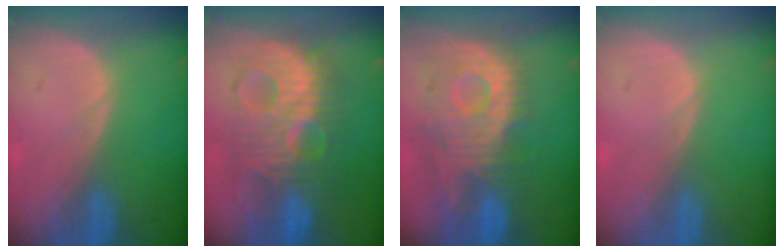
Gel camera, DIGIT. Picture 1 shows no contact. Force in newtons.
{"total": 11.4, "press": 11.4, "slide": 0.7}
{"total": 11.6, "press": 10.5, "slide": 4.9}
{"total": 0.0}